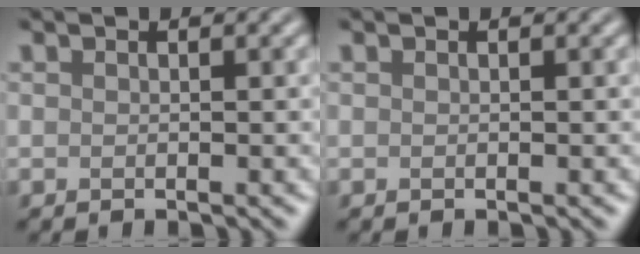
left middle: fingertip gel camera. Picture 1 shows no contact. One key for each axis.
{"total": 0.0}